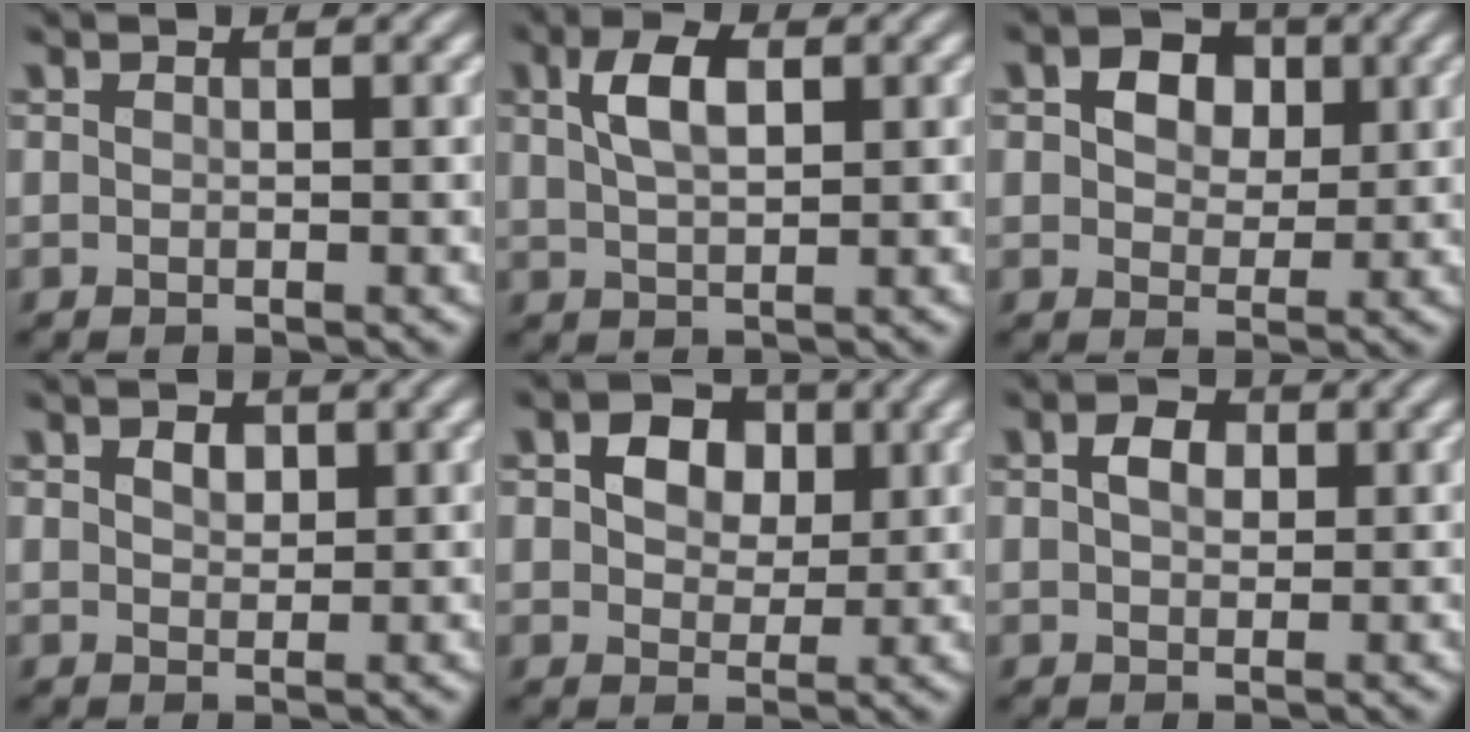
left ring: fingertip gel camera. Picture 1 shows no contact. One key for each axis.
{"total": 3.9, "fx": 1.5, "fy": 1.9, "fz": 3.1, "tx": -0.063, "ty": 0.008, "tz": 0.028}
{"total": 4.0, "fx": 1.3, "fy": 2.9, "fz": 2.4, "tx": -0.041, "ty": 0.004, "tz": 0.012}
{"total": 1.6, "fx": 0.8, "fy": 1.1, "fz": 1.0, "tx": -0.017, "ty": 0.001, "tz": 0.013}
{"total": 4.4, "fx": 1.3, "fy": 3.2, "fz": 2.7, "tx": -0.047, "ty": 0.005, "tz": 0.012}
{"total": 2.6, "fx": 0.8, "fy": 1.7, "fz": 1.7, "tx": -0.034, "ty": 0.004, "tz": 0.011}